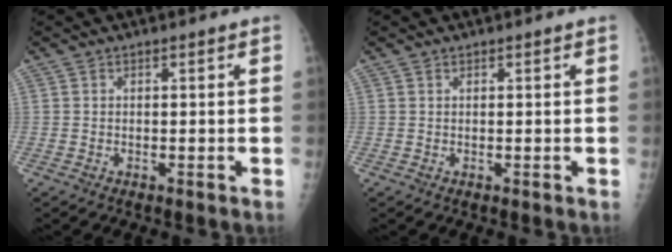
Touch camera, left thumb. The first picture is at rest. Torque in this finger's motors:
{"motor_torque": [-0.12, 0.04, 0.18, -0.12, 0.02]}